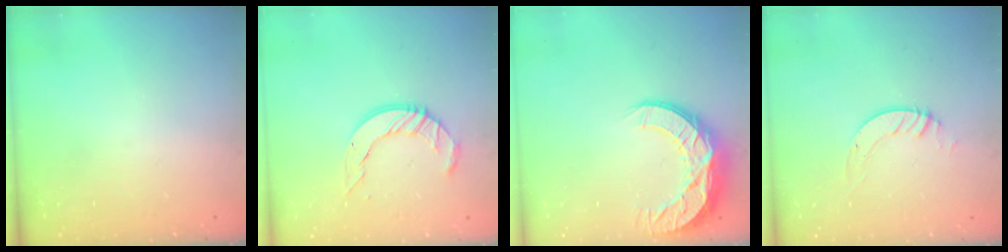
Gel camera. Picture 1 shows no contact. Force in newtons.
{"total": 10.8, "press": 10.8, "slide": 1.0}
{"total": 12.6, "press": 12.6, "slide": 0.7}
{"total": 3.7, "press": 3.7, "slide": 0.2}